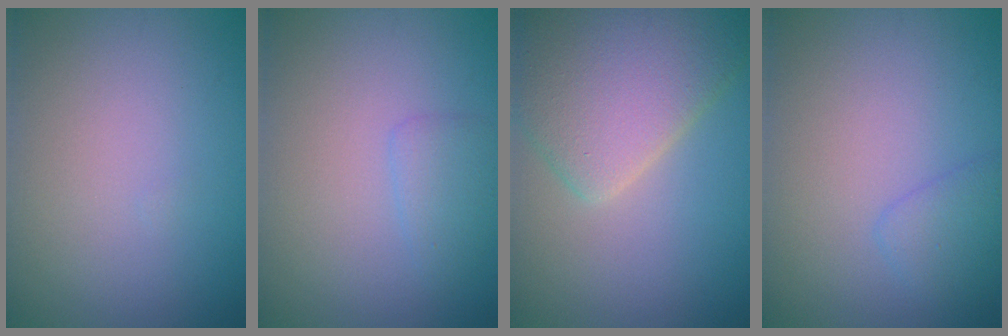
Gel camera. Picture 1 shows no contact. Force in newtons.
{"total": 1.5, "press": 1.5, "slide": 0.1}
{"total": 6.9, "press": 6.9, "slide": 0.3}
{"total": 1.8, "press": 1.8, "slide": 0.1}